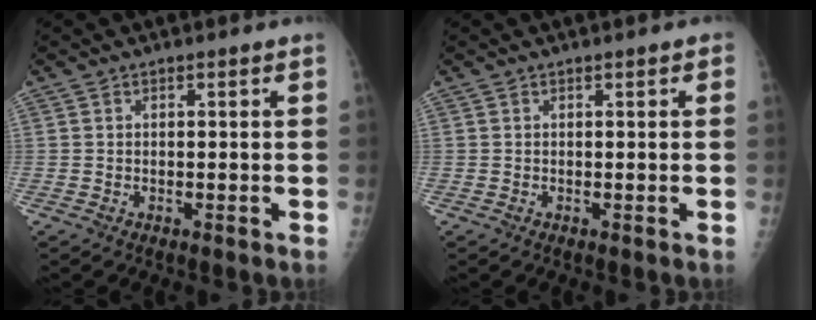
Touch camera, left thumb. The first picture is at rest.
{"total": 0.9, "force": [0.3, 0.3, 0.8], "torque": [-0.011, 0.003, 0.002]}